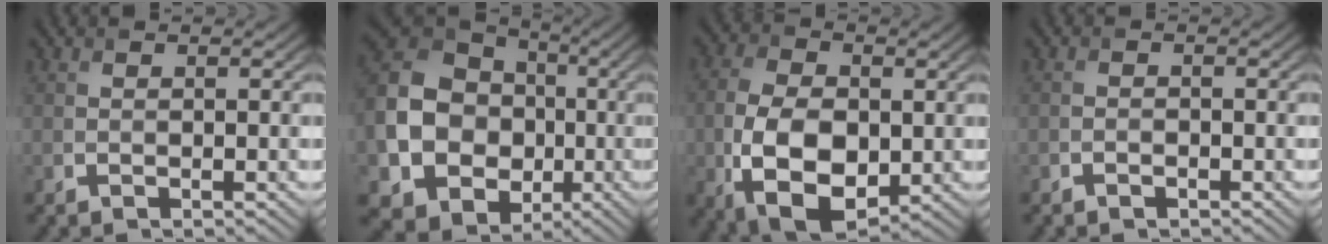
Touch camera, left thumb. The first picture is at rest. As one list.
[{"total": 19.4, "force": [-3.2, 16.8, 9.2], "torque": [-0.248, -0.012, -0.081]}, {"total": 11.9, "force": [-2.2, 7.2, 9.3], "torque": [-0.216, -0.013, -0.046]}, {"total": 0.9, "force": [-0.8, 0.4, 0.2], "torque": [-0.004, -0.001, -0.015]}]